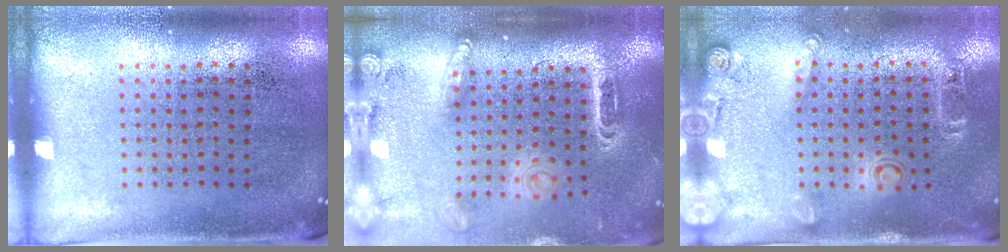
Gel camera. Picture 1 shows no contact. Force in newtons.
{"total": 2.4, "press": 1.8, "slide": 1.5}
{"total": 1.7, "press": 1.2, "slide": 1.2}